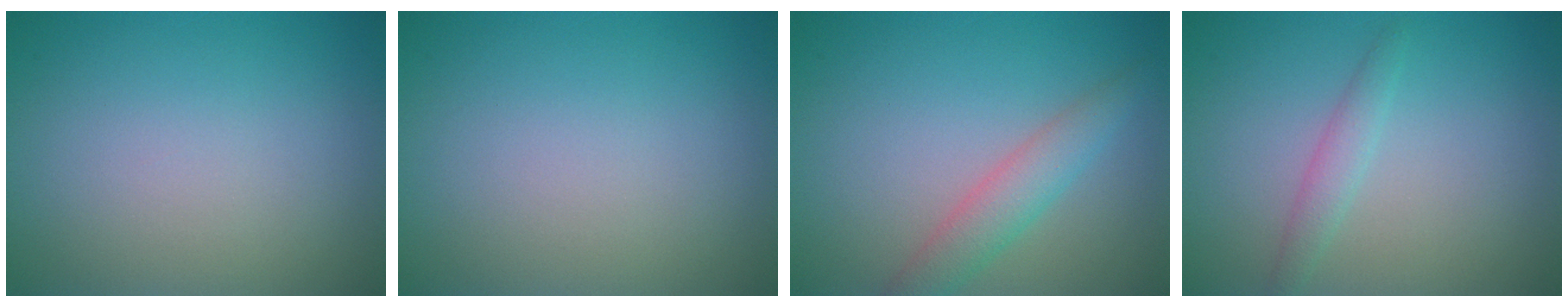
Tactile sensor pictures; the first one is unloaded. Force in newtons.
{"total": 0.0}
{"total": 3.0, "press": 3.0, "slide": 0.1}
{"total": 1.5, "press": 1.5, "slide": 0.1}